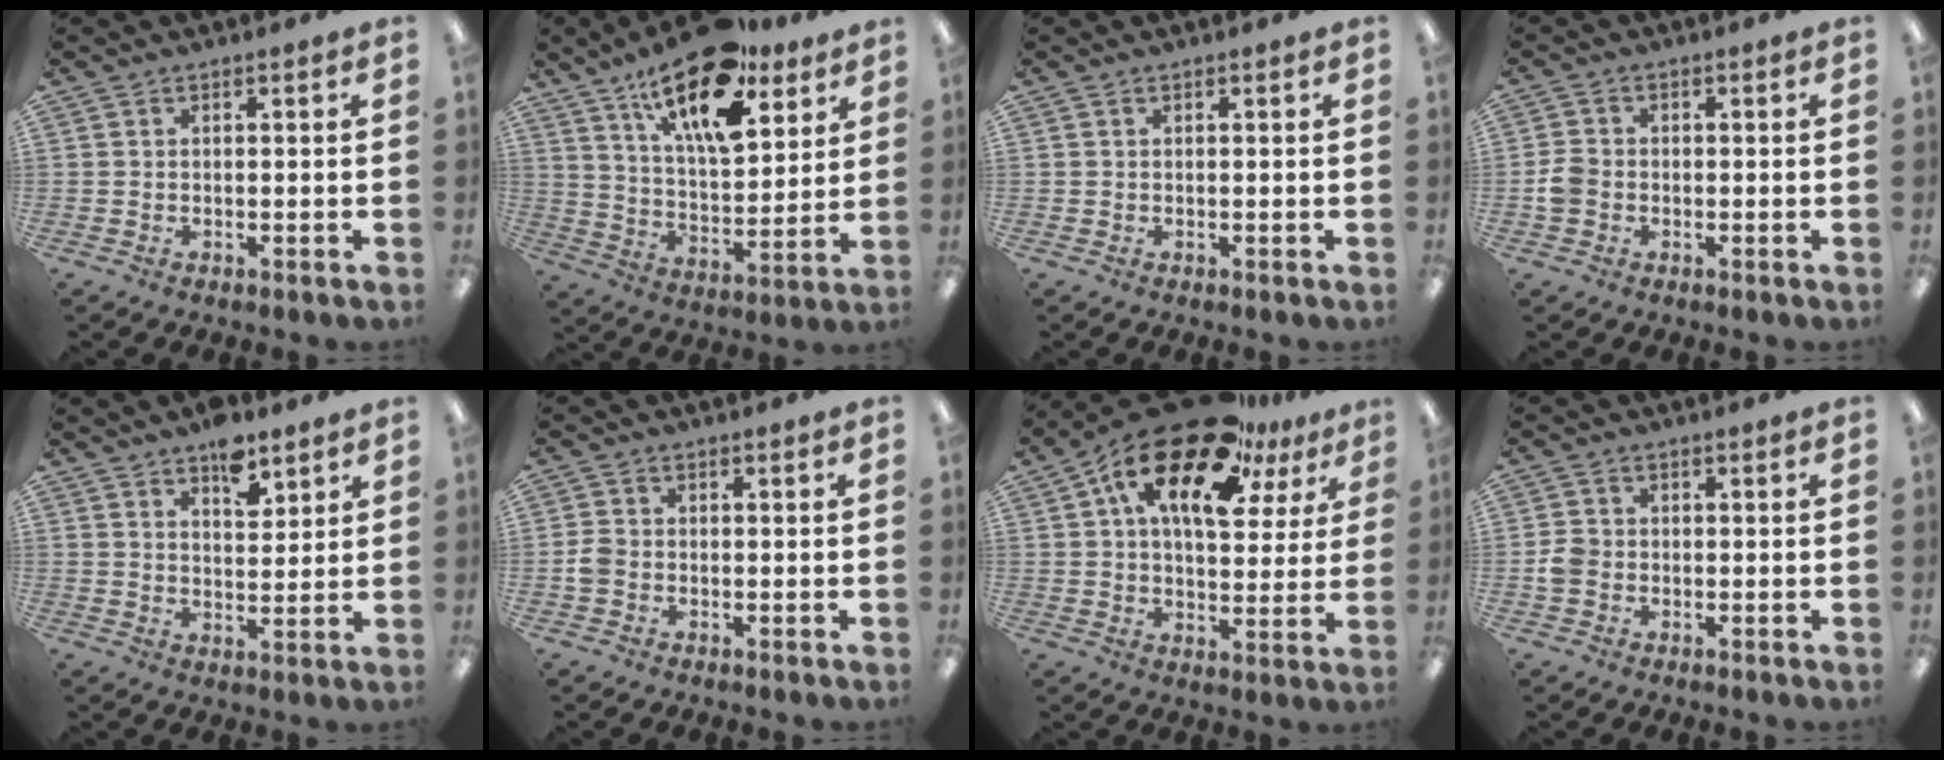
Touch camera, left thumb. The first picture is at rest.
{"total": 19.7, "force": [13.1, 7.9, 12.3], "torque": [-0.201, -0.068, 0.219]}
{"total": 0.0}
{"total": 4.0, "force": [-0.9, 3.3, 2.0], "torque": [-0.039, 0.008, -0.016]}
{"total": 7.5, "force": [5.3, 3.9, 3.6], "torque": [-0.031, -0.031, 0.088]}
{"total": 2.8, "force": [-0.6, 2.4, 1.5], "torque": [-0.024, 0.007, -0.012]}
{"total": 20.9, "force": [12.8, 9.1, 13.8], "torque": [-0.251, -0.067, 0.217]}
{"total": 3.4, "force": [-0.6, 3.1, 1.5], "torque": [-0.024, 0.008, -0.010]}